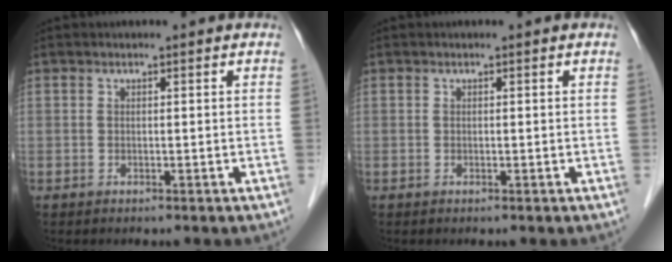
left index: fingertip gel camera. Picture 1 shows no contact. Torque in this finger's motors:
{"motor_torque": [-0.09, -0.08, -0.07, -0.01]}